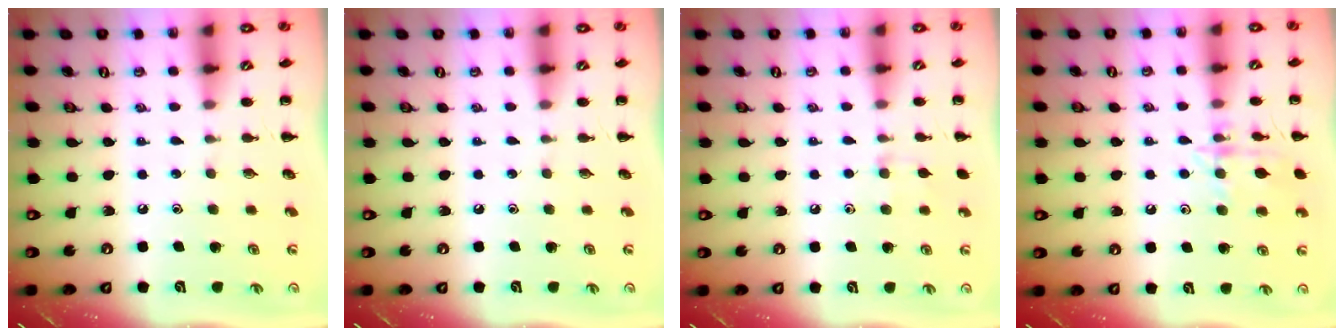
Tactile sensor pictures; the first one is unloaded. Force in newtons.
{"total": 0.0}
{"total": 6.1, "press": 5.6, "slide": 2.4}
{"total": 11.8, "press": 11.8, "slide": 0.5}